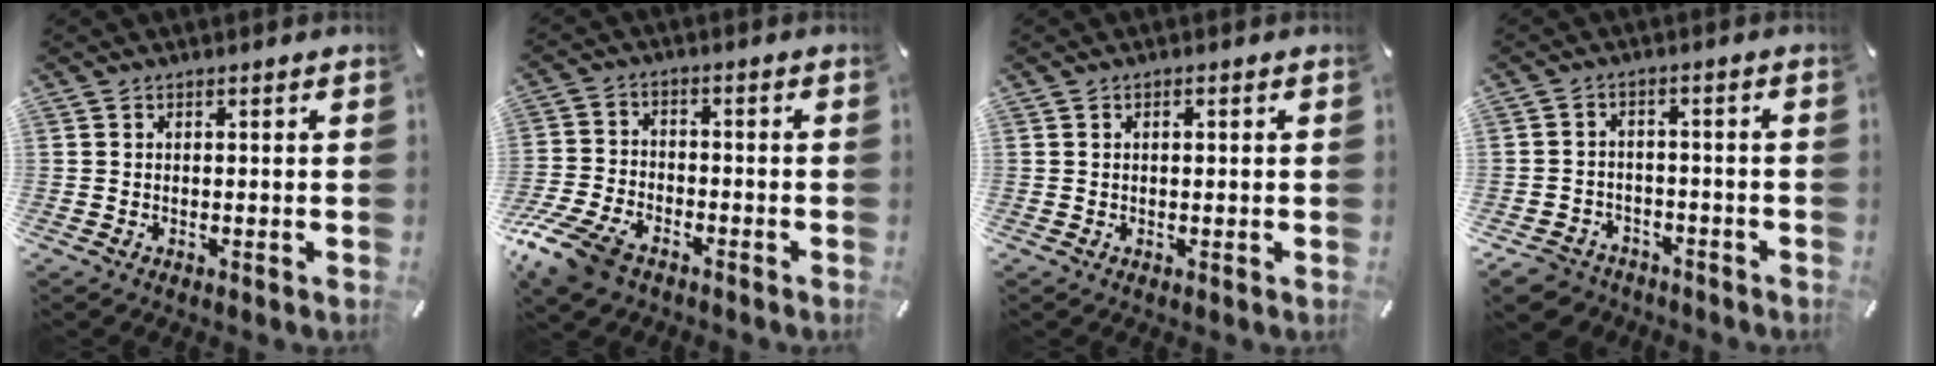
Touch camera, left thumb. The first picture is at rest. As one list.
[{"total": 10.0, "force": [-7.0, 5.2, 5.0], "torque": [-0.112, 0.029, -0.134]}, {"total": 0.9, "force": [0.2, 0.5, 0.7], "torque": [-0.015, 0.003, 0.003]}, {"total": 5.2, "force": [-3.7, 3.5, 1.1], "torque": [-0.035, 0.014, -0.073]}]